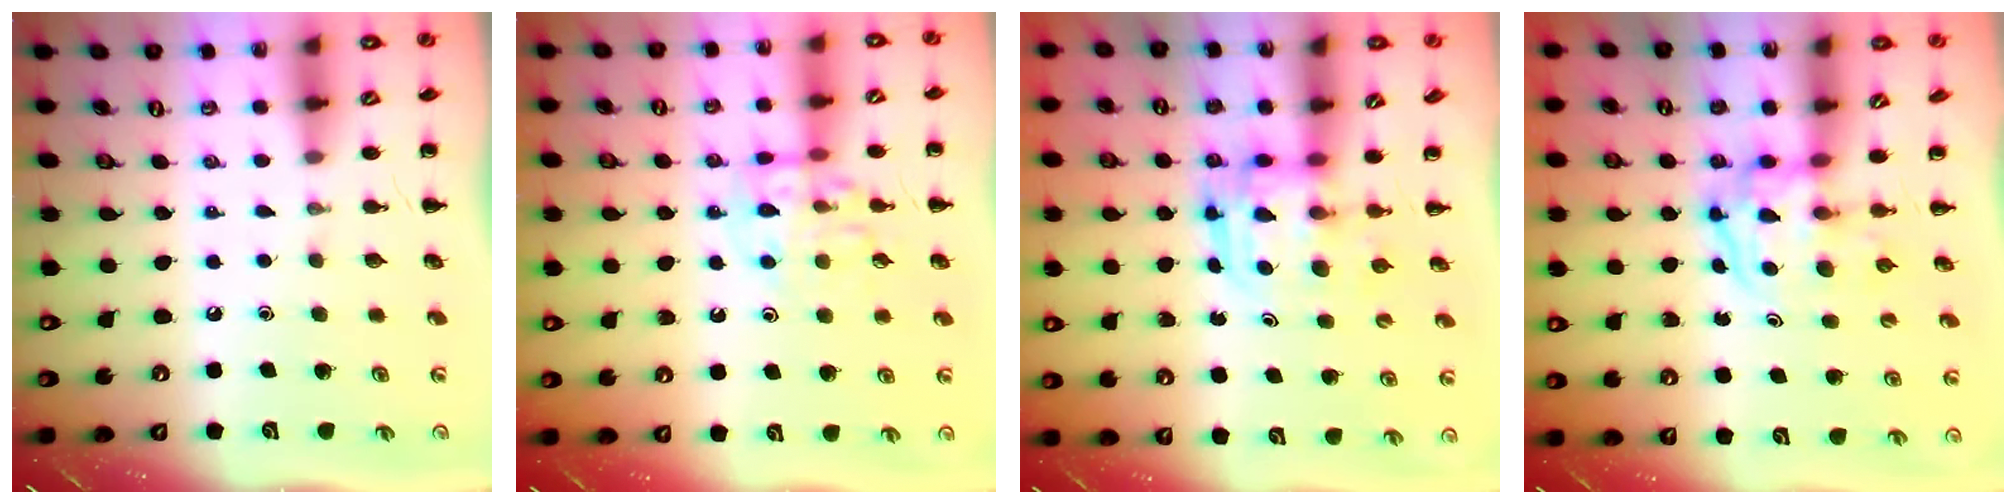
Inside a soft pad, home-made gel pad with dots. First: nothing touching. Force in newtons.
{"total": 12.4, "press": 12.3, "slide": 1.3}
{"total": 3.1, "press": 3.1, "slide": 0.3}
{"total": 3.8, "press": 3.7, "slide": 0.5}